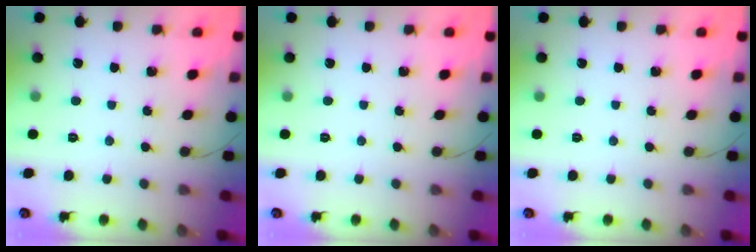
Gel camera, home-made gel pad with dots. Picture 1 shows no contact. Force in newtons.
{"total": 0.0}
{"total": 0.0}